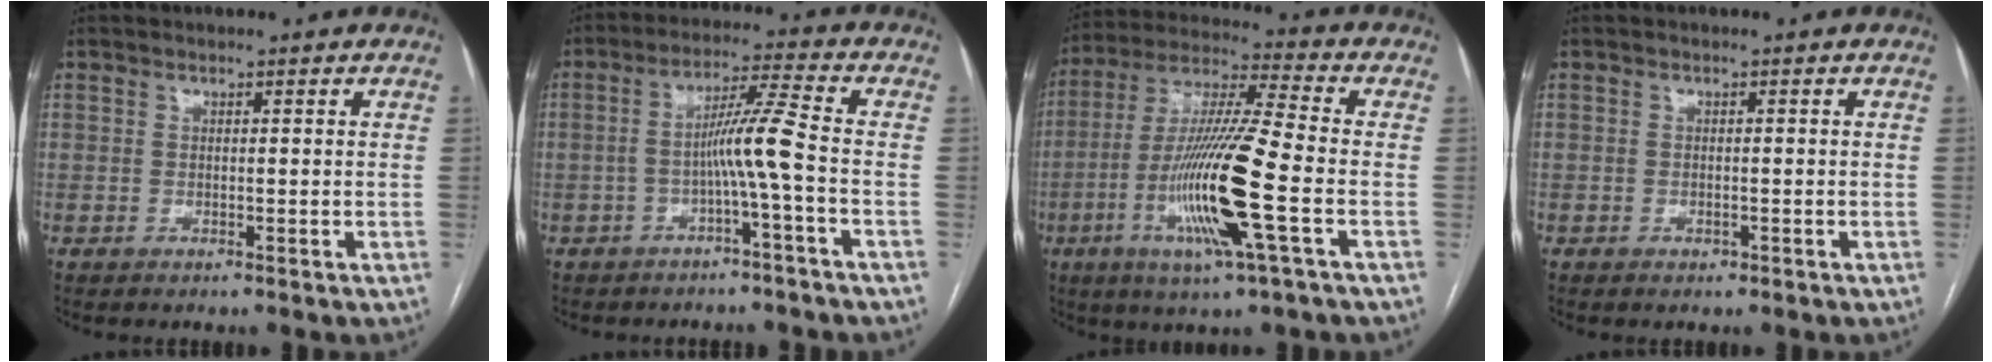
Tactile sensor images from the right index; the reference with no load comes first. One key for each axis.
{"total": 6.5, "fx": -1.9, "fy": -1.3, "fz": 6.1, "tx": -0.112, "ty": 0.018, "tz": -0.032}
{"total": 16.5, "fx": -4.7, "fy": 0.0, "fz": 15.8, "tx": -0.322, "ty": -0.013, "tz": -0.092}
{"total": 0.7, "fx": -0.5, "fy": 0.4, "fz": 0.4, "tx": -0.007, "ty": 0.000, "tz": -0.003}